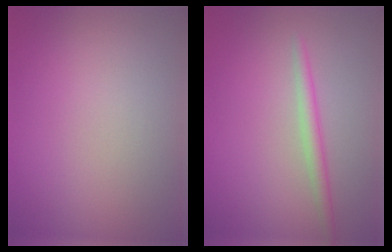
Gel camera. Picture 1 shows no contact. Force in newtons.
{"total": 1.8, "press": 1.7, "slide": 0.1}